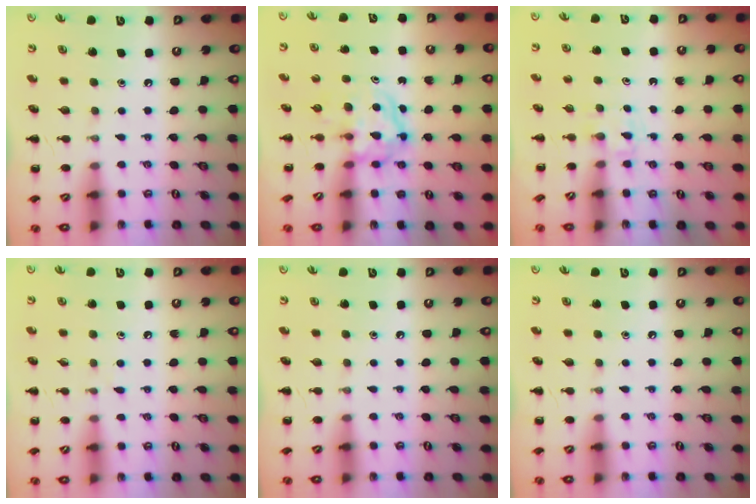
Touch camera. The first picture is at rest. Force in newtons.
{"total": 3.8, "press": 3.8, "slide": 0.5}
{"total": 2.3, "press": 2.1, "slide": 0.8}
{"total": 4.0, "press": 3.5, "slide": 1.8}
{"total": 0.0}
{"total": 0.0}